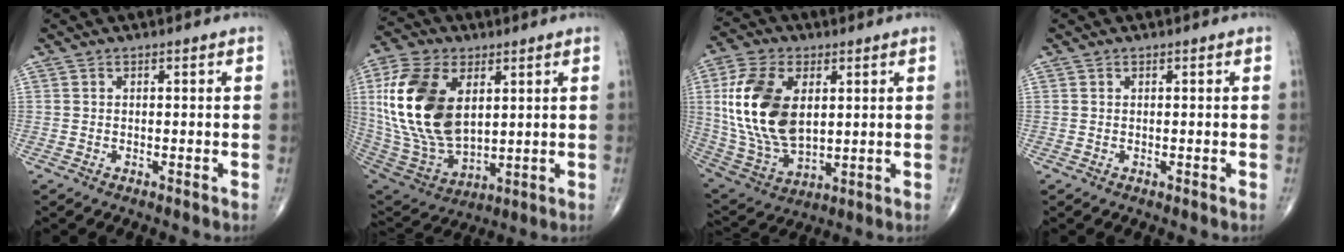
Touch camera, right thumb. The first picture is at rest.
{"total": 22.4, "force": [5.0, 13.3, 17.3], "torque": [-0.345, -0.025, 0.100]}
{"total": 18.9, "force": [3.5, 11.1, 14.9], "torque": [-0.295, -0.016, 0.074]}
{"total": 0.0}